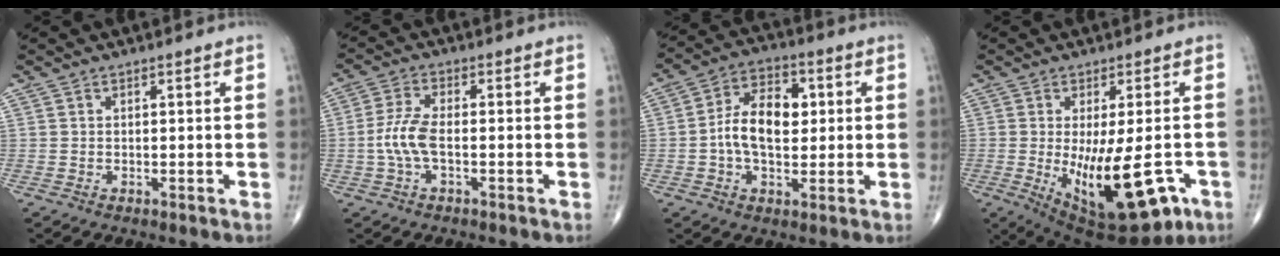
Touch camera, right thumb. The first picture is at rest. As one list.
[{"total": 5.8, "force": [-1.2, 2.2, 5.2], "torque": [-0.129, 0.013, -0.026]}, {"total": 11.3, "force": [0.4, 7.1, 8.9], "torque": [-0.138, 0.019, 0.001]}, {"total": 17.7, "force": [-5.1, 7.0, 15.4], "torque": [-0.223, -0.022, -0.056]}]